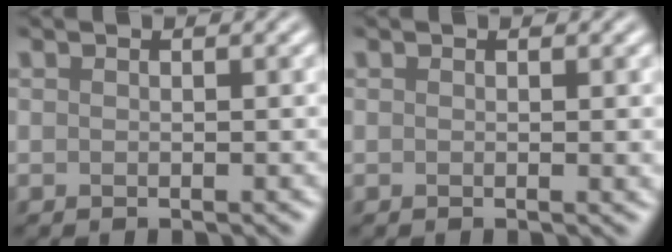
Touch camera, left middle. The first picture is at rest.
{"total": 0.6, "force": [0.1, 0.1, 0.6], "torque": [-0.006, -0.001, 0.000]}